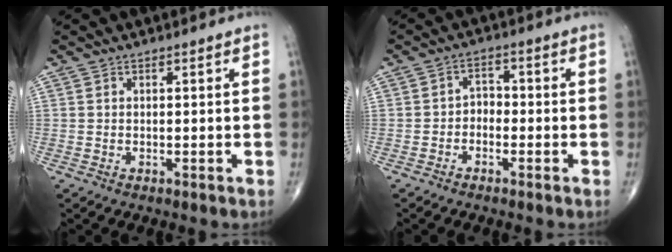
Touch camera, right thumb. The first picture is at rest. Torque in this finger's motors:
{"motor_torque": [-0.20, 0.02, -0.11, -0.12, 0.04]}